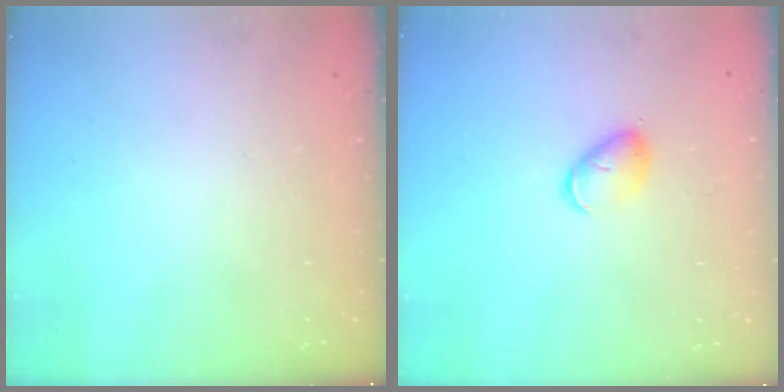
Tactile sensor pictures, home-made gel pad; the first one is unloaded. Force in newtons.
{"total": 4.6, "press": 4.5, "slide": 0.8}